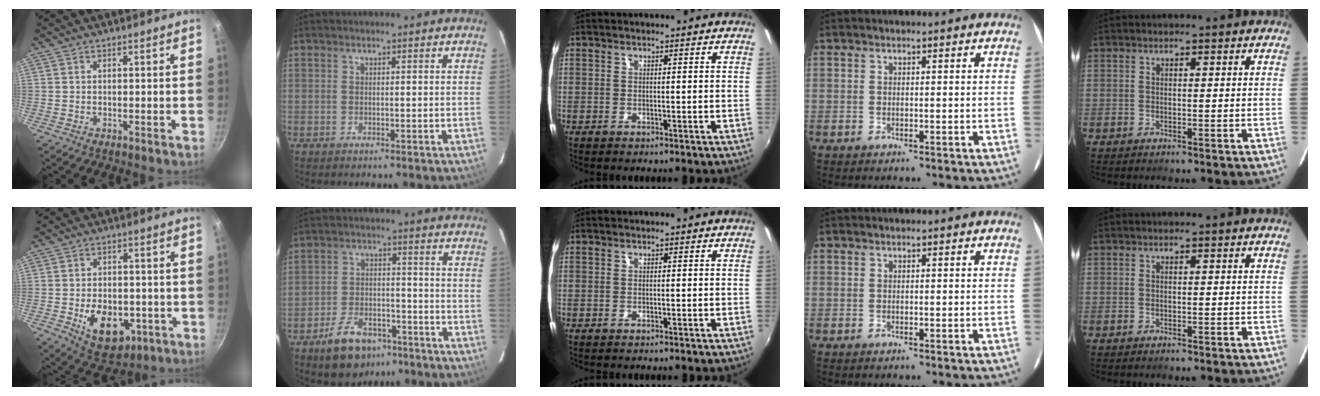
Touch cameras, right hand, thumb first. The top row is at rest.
{"thumb": {"total": 12.3, "force": [-3.4, 8.3, 8.4], "torque": [-0.096, 0.004, -0.036]}, "index": {"total": 11.6, "force": [-7.9, 6.5, 5.6], "torque": [-0.126, 0.016, -0.114]}}